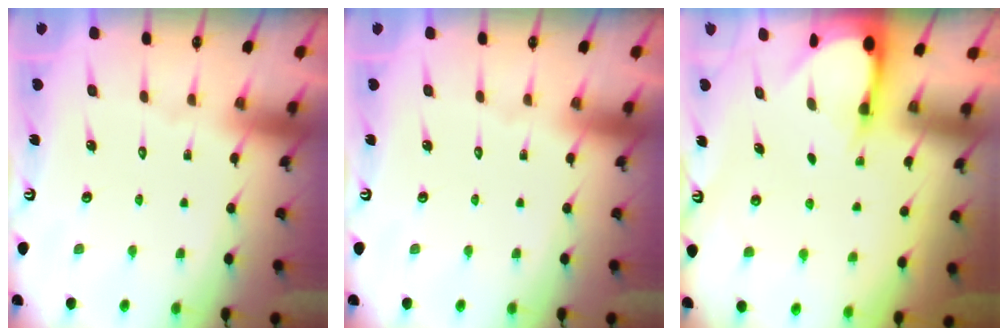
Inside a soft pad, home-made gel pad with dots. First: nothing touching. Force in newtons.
{"total": 0.0}
{"total": 3.4, "press": 3.4, "slide": 0.2}